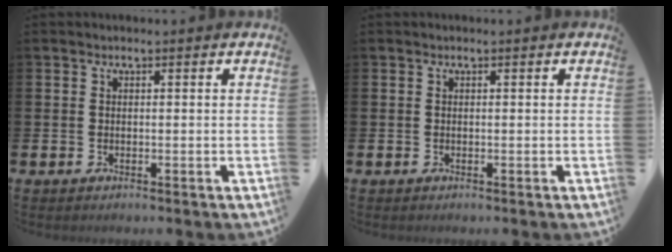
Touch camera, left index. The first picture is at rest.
{"total": 0.0}